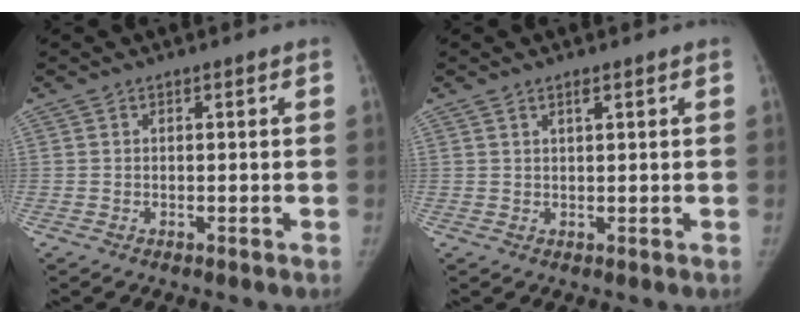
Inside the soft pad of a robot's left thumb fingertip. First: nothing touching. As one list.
[{"total": 1.2, "force": [0.8, 0.3, 0.9], "torque": [-0.012, 0.000, 0.016]}]